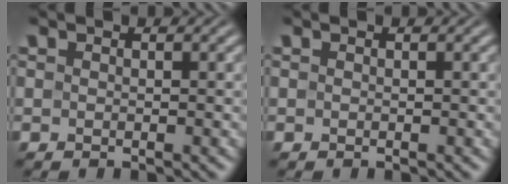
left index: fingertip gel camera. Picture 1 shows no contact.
{"total": 0.0}